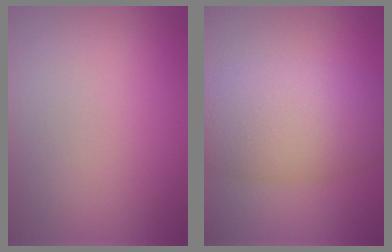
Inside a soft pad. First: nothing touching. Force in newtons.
{"total": 9.2, "press": 9.2, "slide": 0.2}